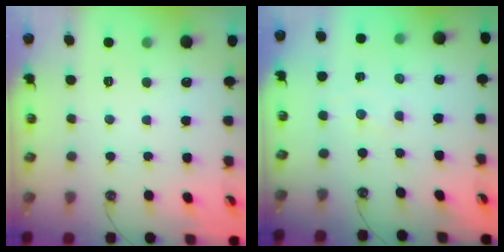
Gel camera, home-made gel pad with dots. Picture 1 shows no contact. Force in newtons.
{"total": 1.8, "press": 1.7, "slide": 0.3}